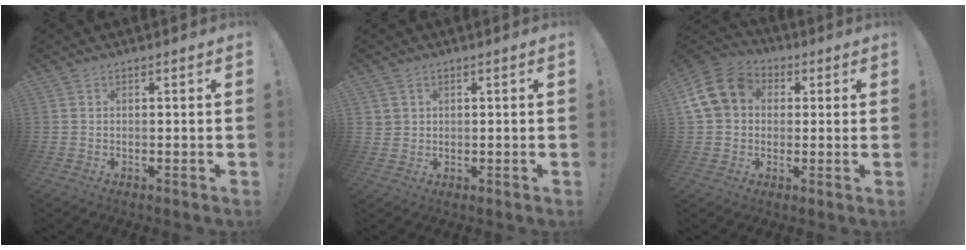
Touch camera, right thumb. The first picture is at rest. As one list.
[{"total": 2.3, "force": [1.2, 1.9, 0.3], "torque": [-0.007, -0.004, 0.024]}, {"total": 14.4, "force": [3.4, 11.8, 7.6], "torque": [-0.121, -0.002, 0.069]}]